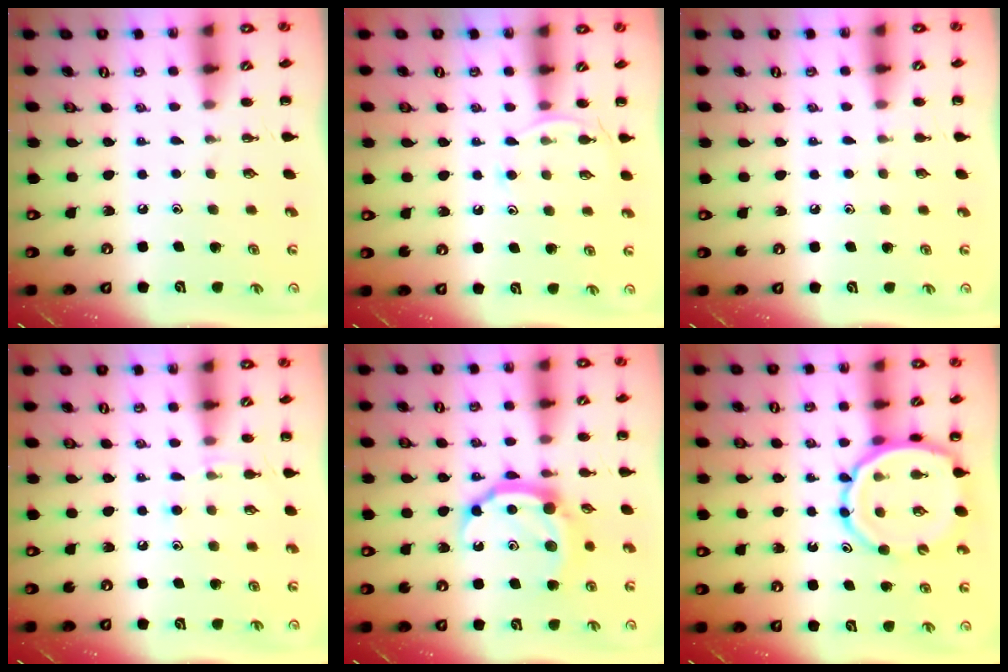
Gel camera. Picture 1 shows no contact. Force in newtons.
{"total": 6.9, "press": 6.7, "slide": 1.8}
{"total": 3.8, "press": 3.6, "slide": 1.3}
{"total": 6.9, "press": 6.6, "slide": 1.9}
{"total": 11.6, "press": 11.6, "slide": 0.7}
{"total": 12.2, "press": 11.9, "slide": 2.7}